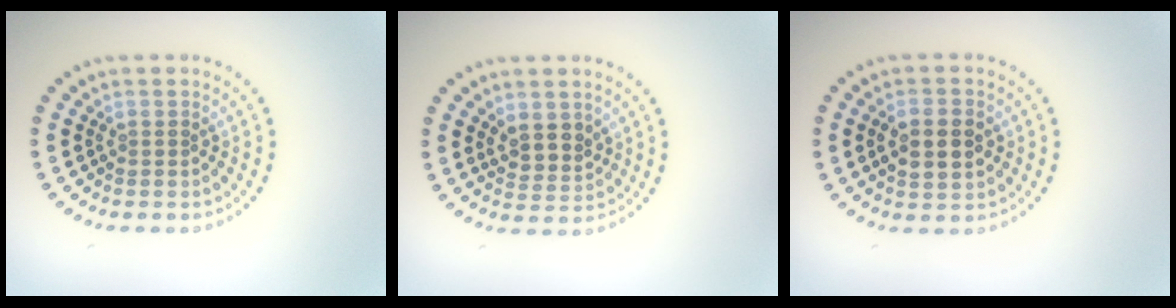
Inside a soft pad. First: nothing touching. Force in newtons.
{"total": 2.5, "press": 2.2, "slide": 1.1}
{"total": 4.5, "press": 4.5, "slide": 0.5}